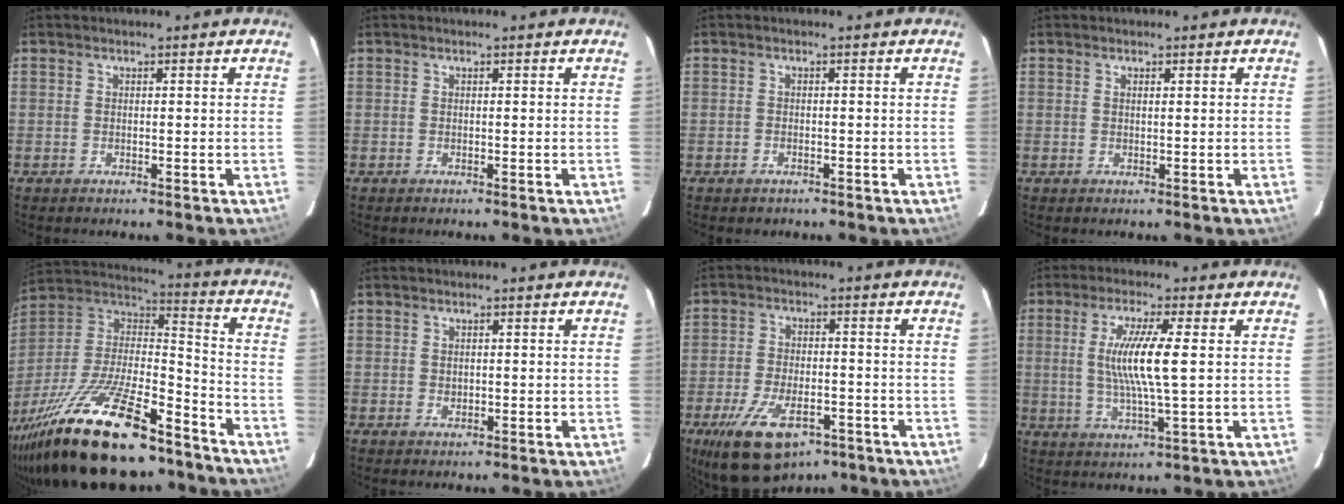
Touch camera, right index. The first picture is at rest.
{"total": 0.0}
{"total": 1.4, "force": [-0.9, 1.0, 0.2], "torque": [-0.008, 0.002, -0.011]}
{"total": 0.5, "force": [0.3, 0.0, 0.4], "torque": [-0.008, 0.001, 0.006]}
{"total": 29.8, "force": [-21.2, 9.7, 18.7], "torque": [-0.364, -0.026, -0.337]}
{"total": 0.8, "force": [0.1, 0.8, 0.3], "torque": [-0.003, 0.002, 0.003]}
{"total": 14.8, "force": [-8.9, 6.8, 9.7], "torque": [-0.203, -0.027, -0.147]}
{"total": 9.3, "force": [0.9, 0.4, 9.3], "torque": [-0.178, -0.007, 0.019]}